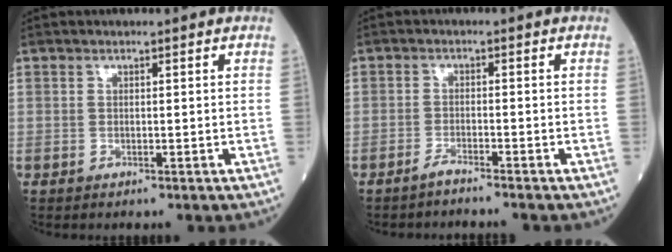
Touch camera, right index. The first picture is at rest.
{"total": 1.9, "force": [-1.8, -0.4, 0.5], "torque": [-0.013, -0.002, -0.034]}